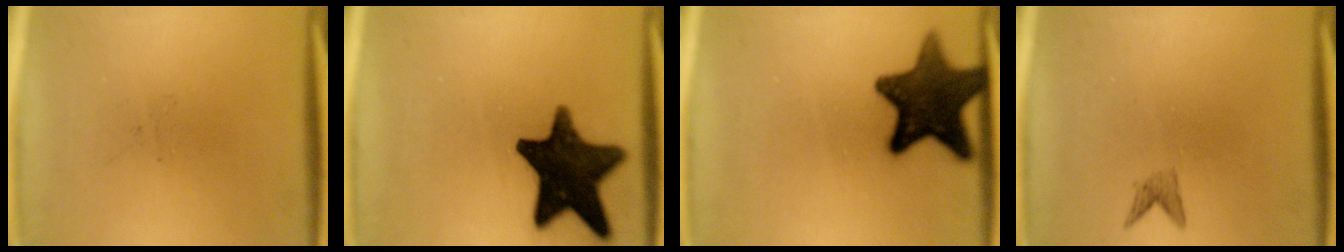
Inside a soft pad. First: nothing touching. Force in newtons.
{"total": 16.1}
{"total": 13.9}
{"total": 1.1}